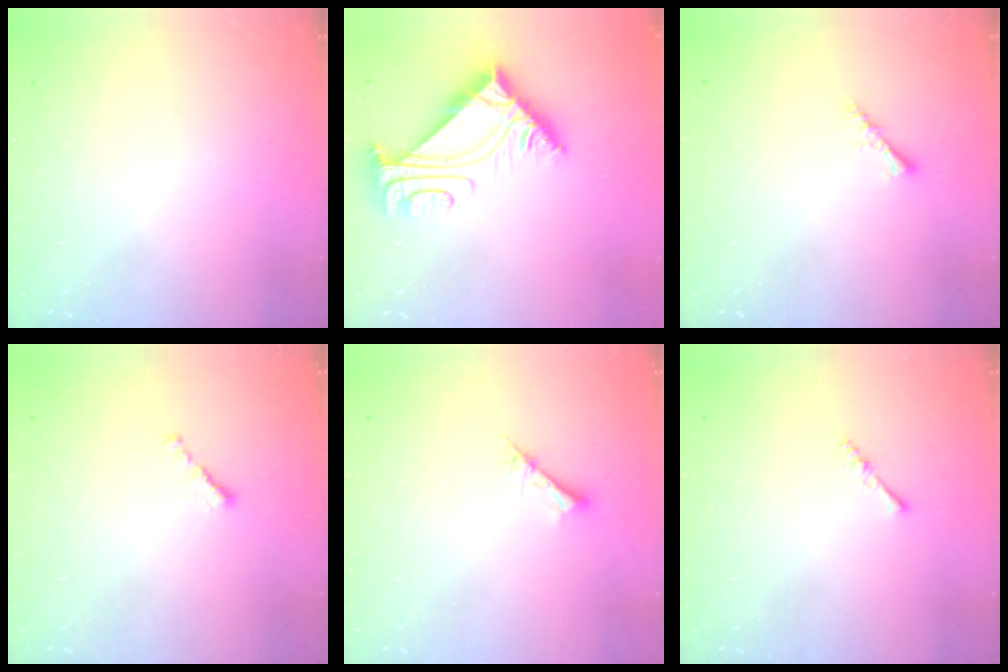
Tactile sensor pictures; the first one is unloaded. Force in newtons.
{"total": 7.2, "press": 7.1, "slide": 0.9}
{"total": 2.3, "press": 2.3, "slide": 0.4}
{"total": 0.8, "press": 0.7, "slide": 0.4}
{"total": 2.1, "press": 2.1, "slide": 0.2}
{"total": 2.2, "press": 2.2, "slide": 0.4}